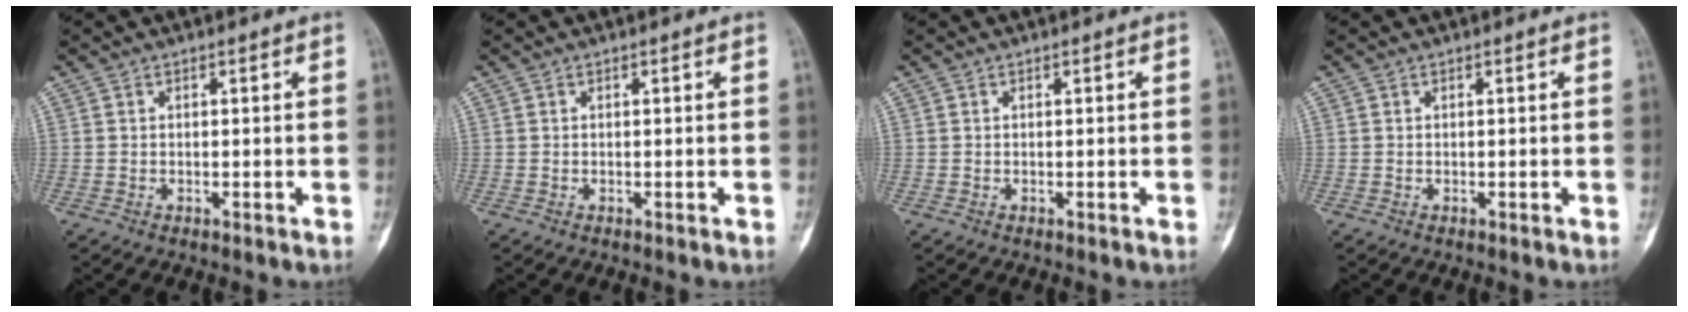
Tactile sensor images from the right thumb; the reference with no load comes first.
{"total": 0.0}
{"total": 0.0}
{"total": 0.0}